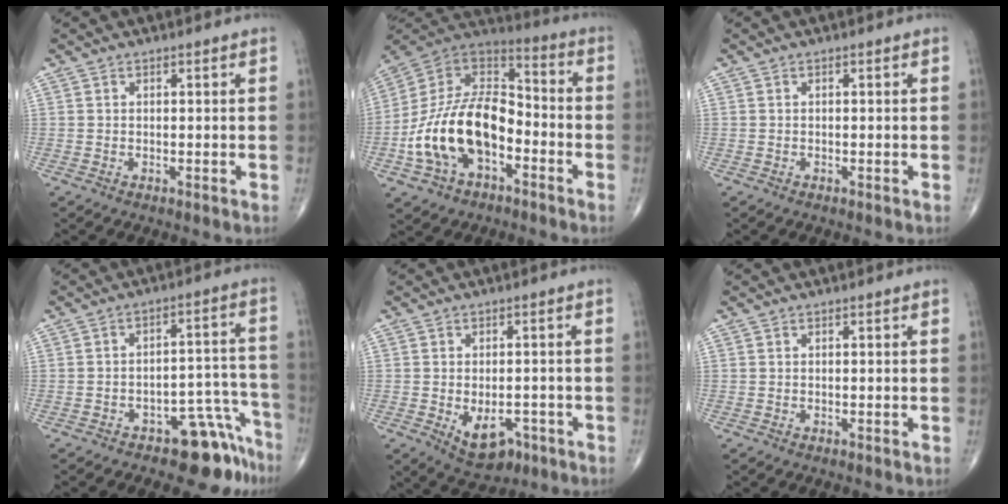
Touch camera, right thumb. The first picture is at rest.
{"total": 20.4, "force": [-6.2, 12.3, 15.1], "torque": [-0.256, 0.059, -0.111]}
{"total": 0.0}
{"total": 9.5, "force": [-7.3, 4.3, 4.4], "torque": [-0.010, 0.098, -0.102]}
{"total": 7.6, "force": [-2.8, 4.6, 5.4], "torque": [-0.063, 0.008, -0.029]}
{"total": 0.0}